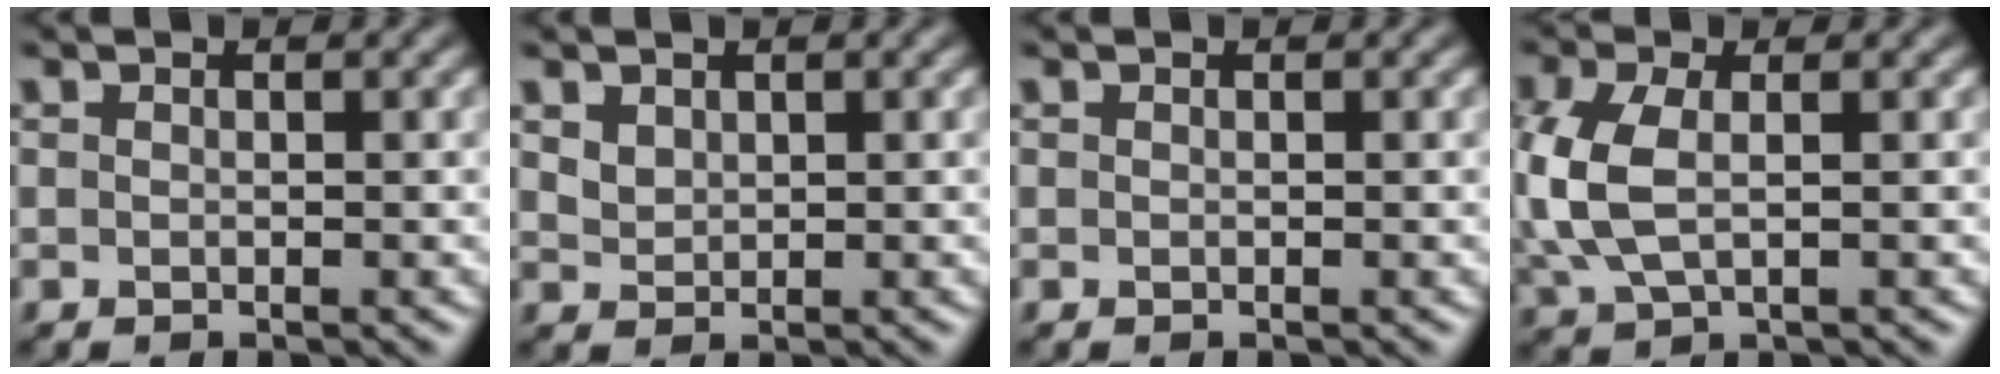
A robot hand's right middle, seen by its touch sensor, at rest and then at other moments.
{"total": 1.4, "force": [0.9, 0.9, 0.5], "torque": [-0.013, 0.000, 0.021]}
{"total": 0.0}
{"total": 5.5, "force": [0.1, 3.1, 4.5], "torque": [-0.125, 0.001, 0.002]}